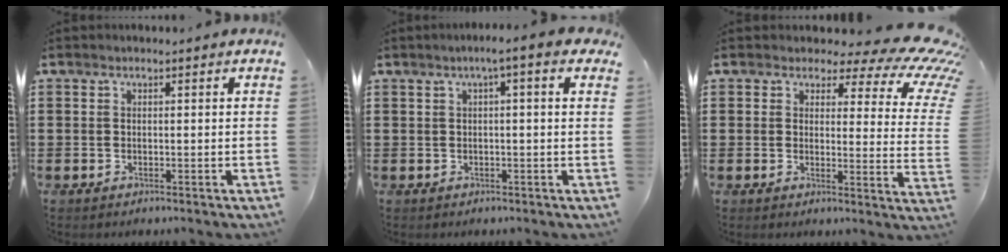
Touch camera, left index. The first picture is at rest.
{"total": 2.8, "force": [0.7, 0.1, 2.7], "torque": [-0.052, 0.003, 0.010]}
{"total": 6.0, "force": [4.2, 2.6, 3.4], "torque": [-0.060, -0.023, 0.070]}